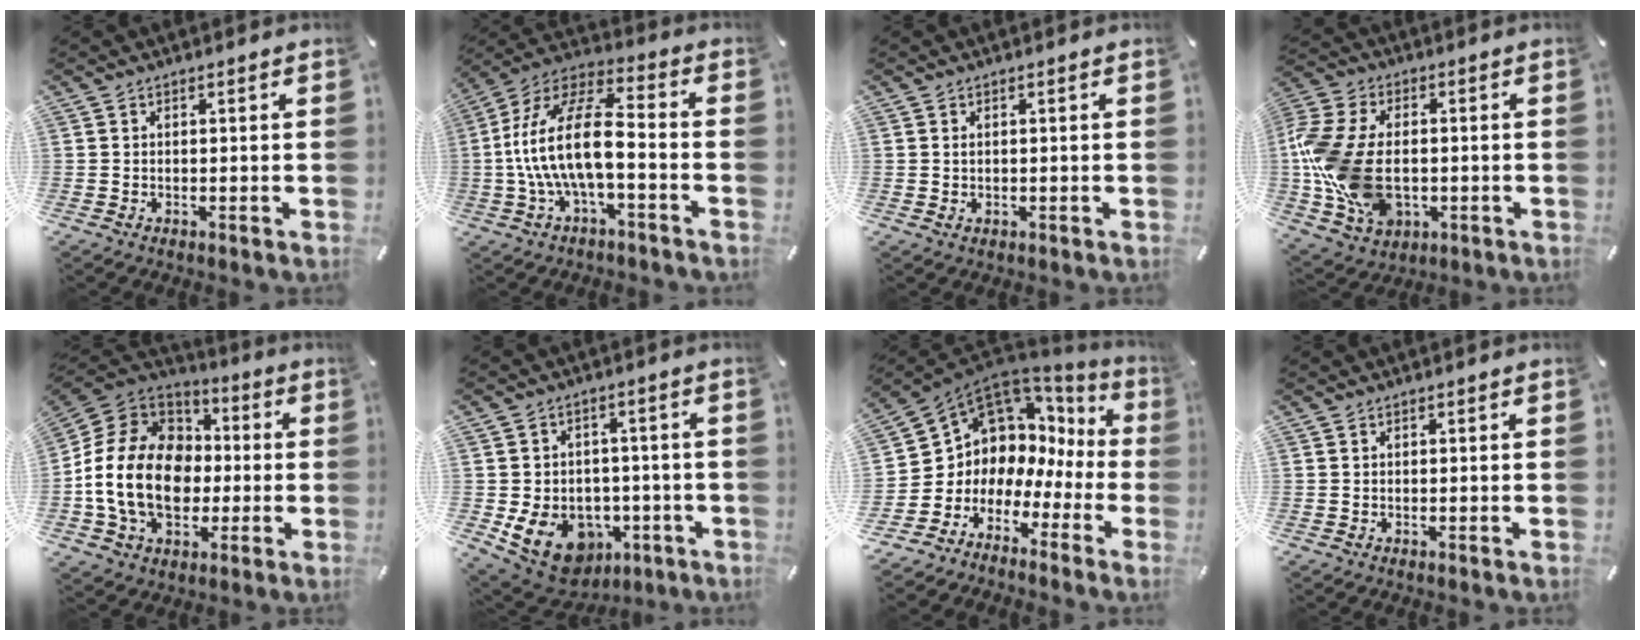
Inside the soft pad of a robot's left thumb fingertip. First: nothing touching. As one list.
[{"total": 17.5, "force": [-3.2, 7.3, 15.7], "torque": [-0.323, 0.005, -0.056]}, {"total": 0.8, "force": [0.2, 0.5, 0.6], "torque": [-0.014, 0.002, 0.002]}, {"total": 17.4, "force": [-1.9, 12.3, 12.2], "torque": [-0.284, 0.006, -0.033]}, {"total": 20.1, "force": [-3.4, 15.4, 12.6], "torque": [-0.271, 0.023, -0.059]}, {"total": 12.9, "force": [-4.4, 10.2, 6.5], "torque": [-0.115, 0.020, -0.069]}, {"total": 6.0, "force": [3.6, 4.8, -0.8], "torque": [-0.025, -0.078, 0.074]}, {"total": 0.0}]